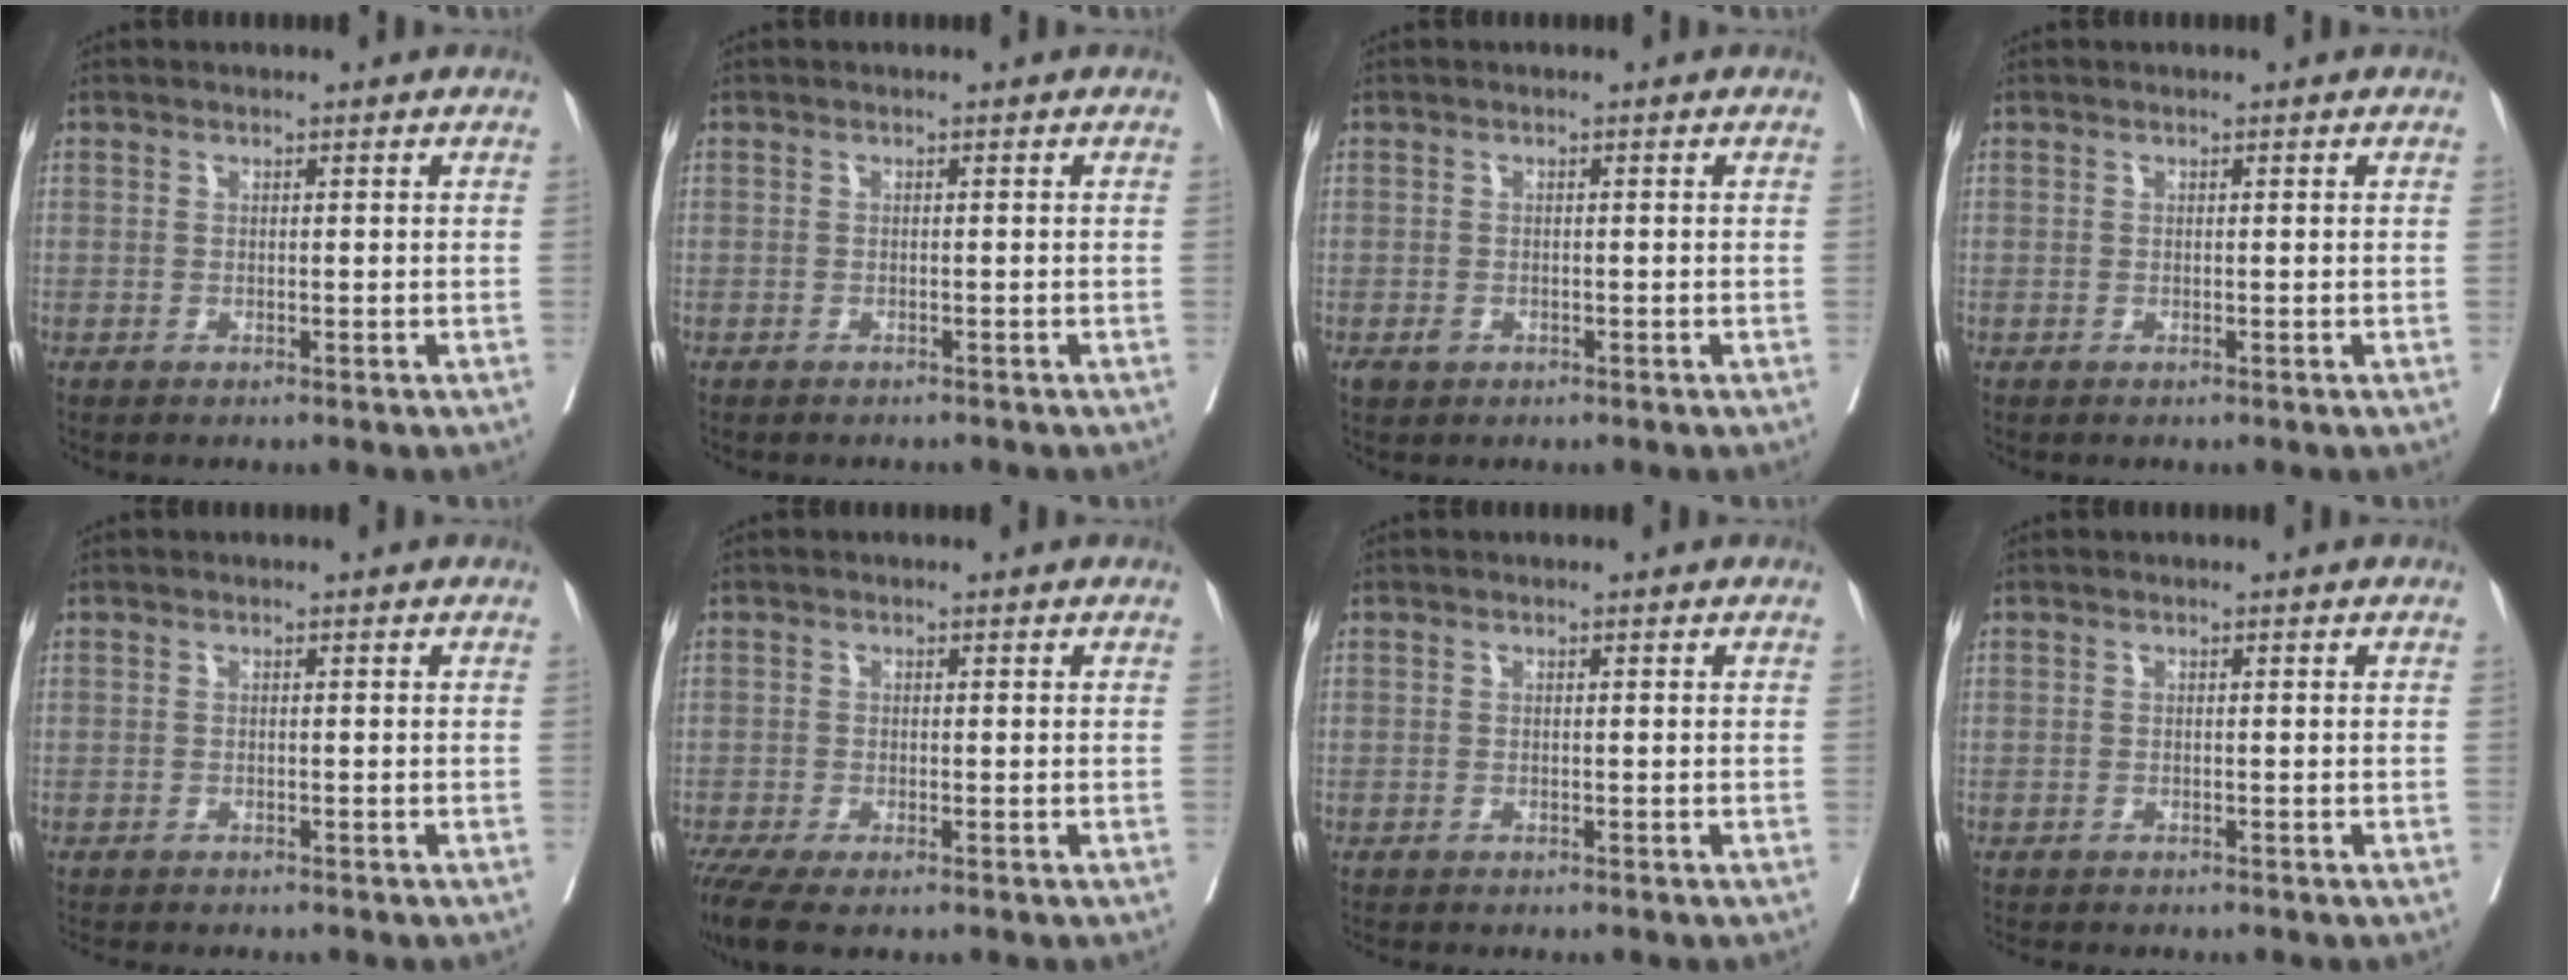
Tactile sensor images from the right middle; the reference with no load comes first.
{"total": 2.0, "force": [-1.8, 0.6, 0.5], "torque": [-0.011, -0.003, -0.024]}
{"total": 1.3, "force": [-0.6, 0.9, 0.6], "torque": [-0.012, 0.001, -0.004]}
{"total": 0.0}
{"total": 4.6, "force": [-4.2, 0.8, 1.6], "torque": [-0.019, -0.008, -0.060]}
{"total": 5.5, "force": [-4.2, 1.0, 3.4], "torque": [-0.059, -0.014, -0.075]}
{"total": 2.0, "force": [-1.9, 0.3, 0.7], "torque": [-0.012, -0.004, -0.025]}
{"total": 3.8, "force": [-3.5, 0.7, 1.4], "torque": [-0.019, -0.007, -0.049]}